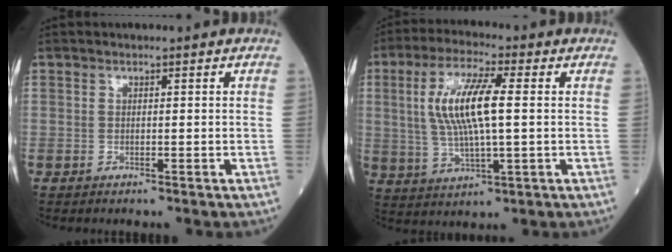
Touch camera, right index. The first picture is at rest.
{"total": 10.7, "force": [1.5, 2.0, 10.4], "torque": [-0.218, 0.007, 0.032]}